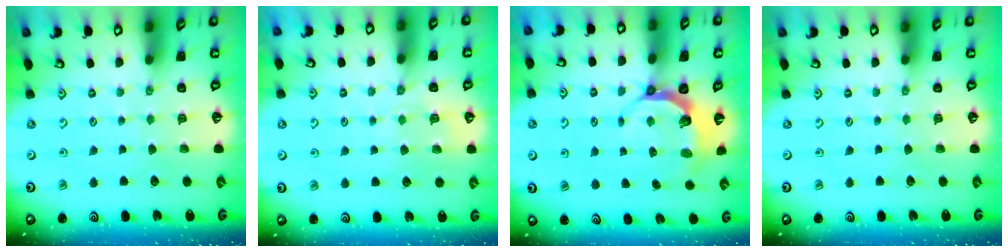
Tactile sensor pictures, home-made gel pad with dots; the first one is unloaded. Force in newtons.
{"total": 5.6, "press": 5.5, "slide": 0.9}
{"total": 5.7, "press": 4.6, "slide": 3.3}
{"total": 0.0}